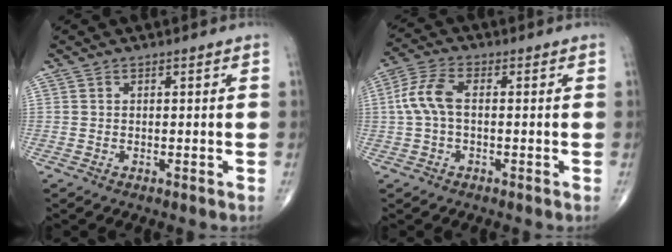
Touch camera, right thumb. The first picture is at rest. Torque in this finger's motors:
{"motor_torque": [-0.15, 0.63, 0.75, -0.04, 0.08]}